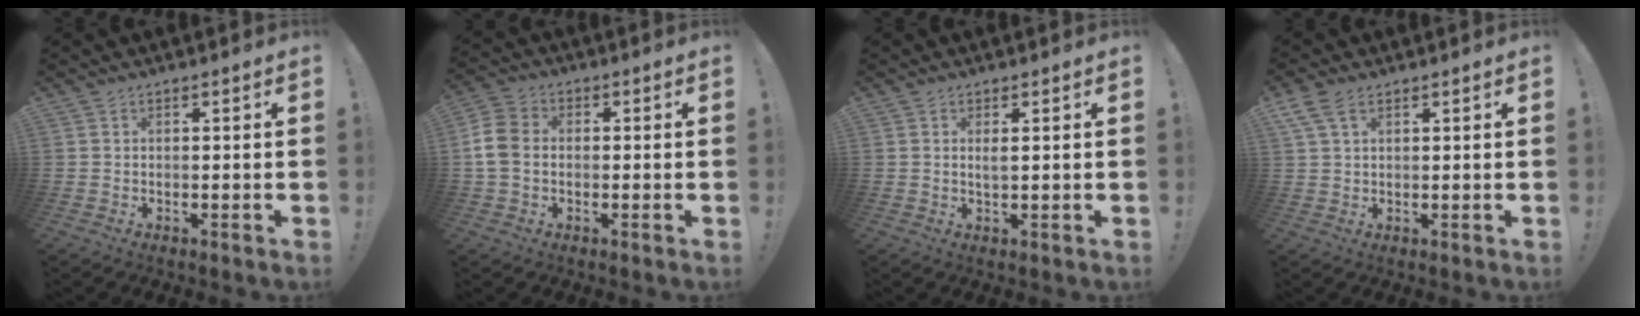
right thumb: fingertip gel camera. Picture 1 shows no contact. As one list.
[{"total": 8.3, "force": [-0.6, 6.3, 5.3], "torque": [-0.136, 0.008, -0.007]}, {"total": 1.6, "force": [0.8, 0.2, 1.4], "torque": [-0.022, -0.004, 0.011]}, {"total": 5.2, "force": [2.7, 2.6, 3.6], "torque": [-0.081, 0.004, 0.056]}]